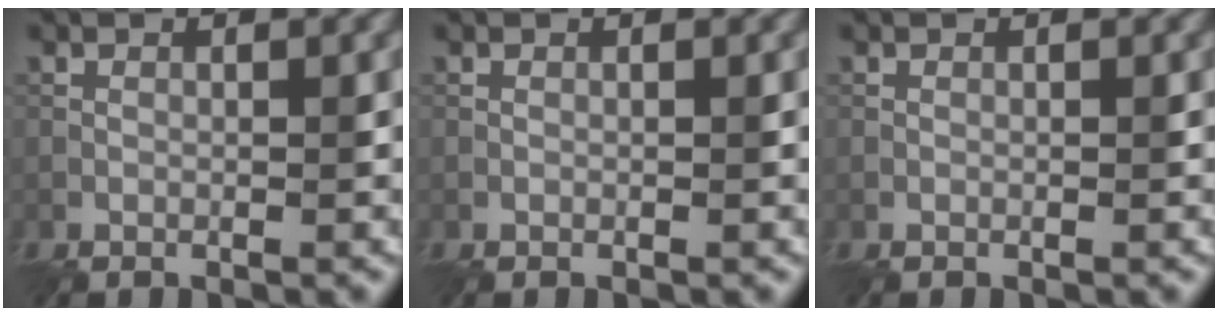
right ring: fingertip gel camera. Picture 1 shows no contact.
{"total": 0.0}
{"total": 0.0}